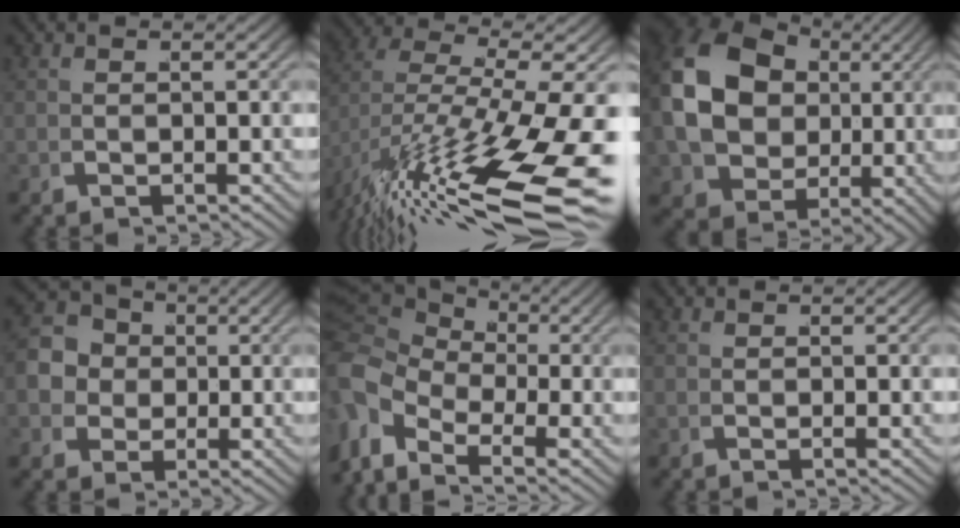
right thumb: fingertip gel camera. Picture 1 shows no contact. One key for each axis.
{"total": 11.3, "fx": -3.8, "fy": 4.3, "fz": 9.7, "tx": -0.182, "ty": -0.039, "tz": -0.036}
{"total": 14.6, "fx": 1.1, "fy": 11.5, "fz": 8.9, "tx": -0.232, "ty": -0.052, "tz": 0.028}
{"total": 8.9, "fx": 0.8, "fy": 7.5, "fz": 4.7, "tx": -0.100, "ty": -0.016, "tz": 0.001}
{"total": 6.2, "fx": -0.2, "fy": 3.9, "fz": 4.8, "tx": -0.078, "ty": -0.003, "tz": -0.012}
{"total": 0.7, "fx": 0.4, "fy": -0.6, "fz": 0.0, "tx": 0.003, "ty": 0.006, "tz": 0.003}